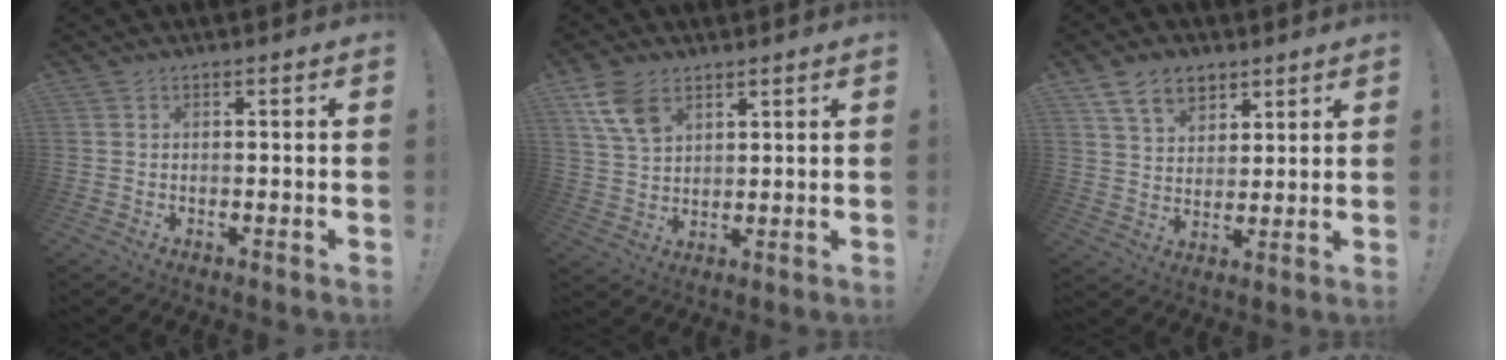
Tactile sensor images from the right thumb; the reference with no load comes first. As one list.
[{"total": 9.5, "force": [5.4, 5.7, 5.3], "torque": [-0.108, -0.017, 0.107]}, {"total": 10.7, "force": [6.5, 7.0, 4.8], "torque": [-0.074, -0.029, 0.124]}]